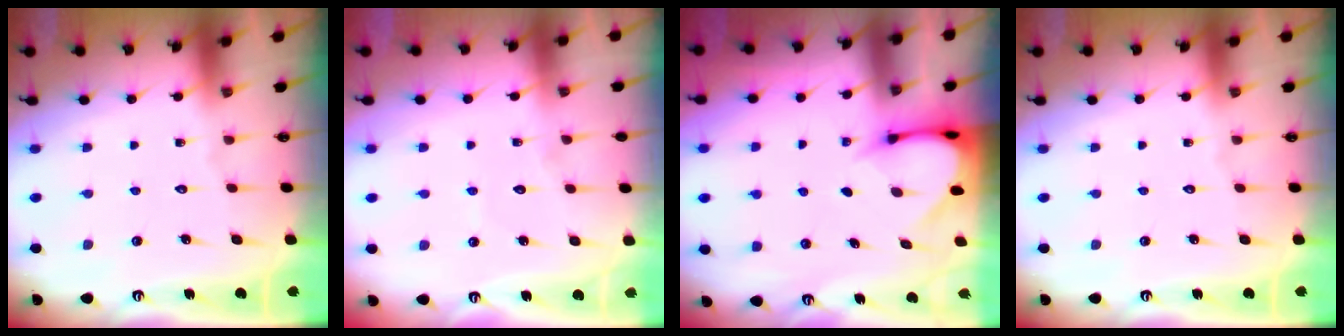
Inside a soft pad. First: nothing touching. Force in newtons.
{"total": 3.0, "press": 3.0, "slide": 0.2}
{"total": 3.4, "press": 3.4, "slide": 0.2}
{"total": 0.0}